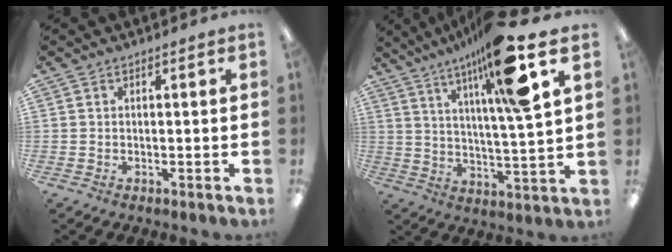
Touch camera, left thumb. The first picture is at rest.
{"total": 17.5, "force": [10.8, 1.6, 13.6], "torque": [-0.231, -0.048, 0.158]}